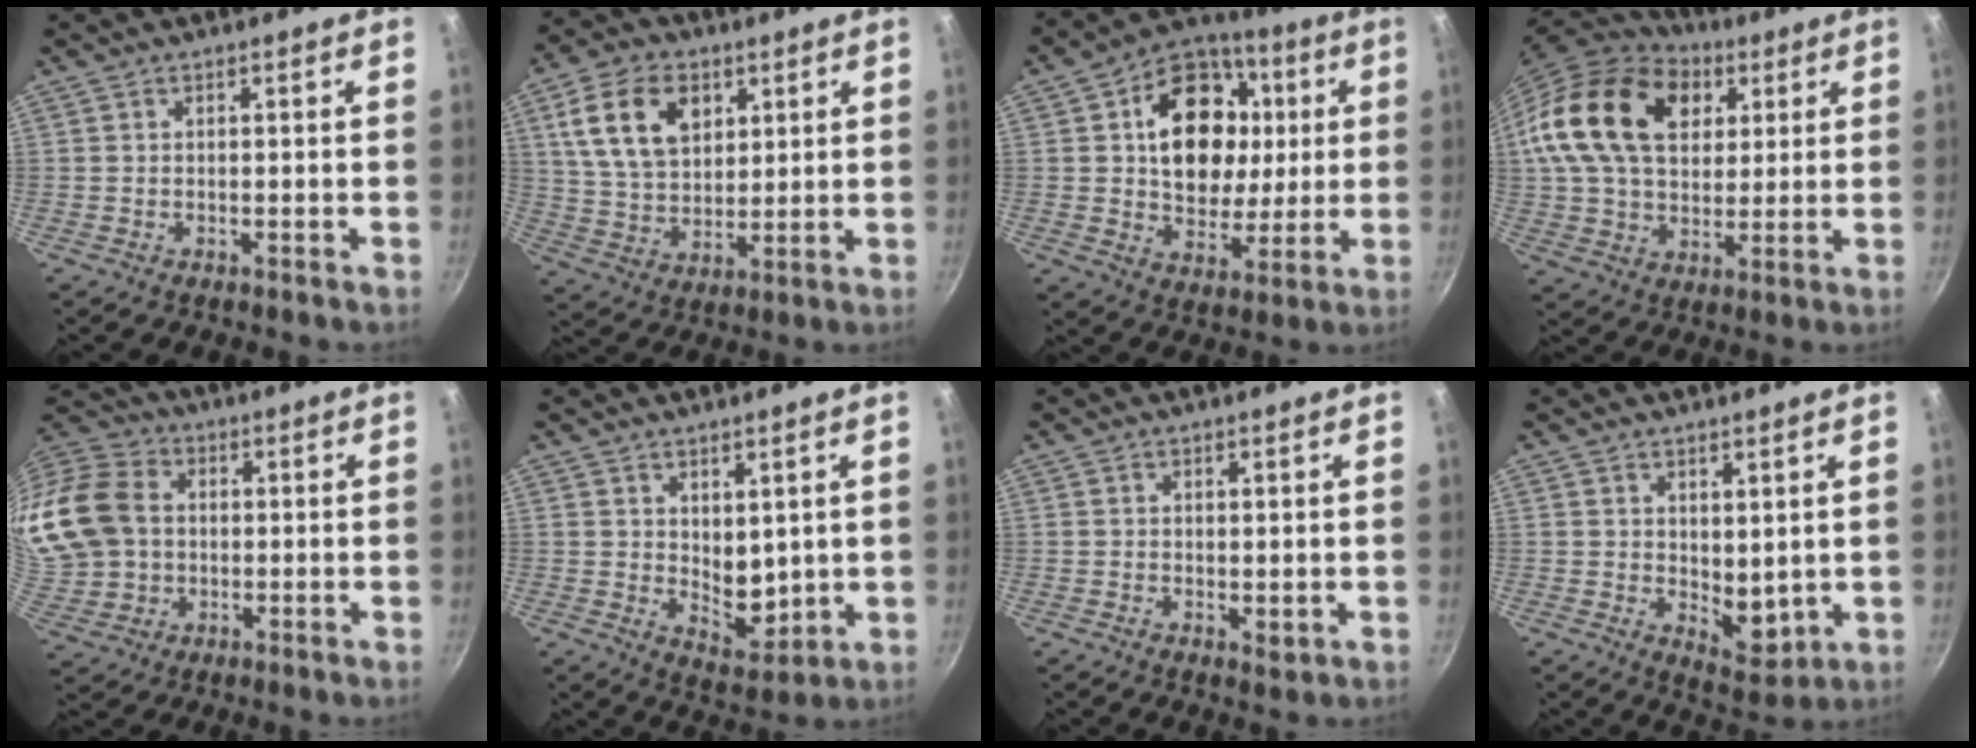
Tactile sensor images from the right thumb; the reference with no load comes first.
{"total": 14.8, "force": [5.4, 10.1, 9.4], "torque": [-0.147, -0.008, 0.100]}
{"total": 19.9, "force": [3.3, 15.1, 12.5], "torque": [-0.166, 0.009, 0.053]}
{"total": 22.6, "force": [7.4, 15.4, 14.7], "torque": [-0.236, 0.000, 0.125]}
{"total": 20.3, "force": [1.8, 16.7, 11.5], "torque": [-0.237, 0.025, 0.033]}
{"total": 6.8, "force": [2.1, 4.3, 4.8], "torque": [-0.051, -0.034, 0.045]}
{"total": 1.5, "force": [0.6, 1.0, 1.0], "torque": [-0.014, -0.007, 0.010]}
{"total": 6.2, "force": [1.8, 3.7, 4.7], "torque": [-0.051, -0.030, 0.038]}